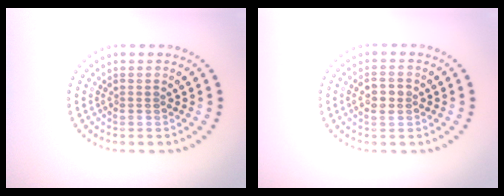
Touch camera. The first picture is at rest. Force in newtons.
{"total": 1.9, "press": 1.9, "slide": 0.4}